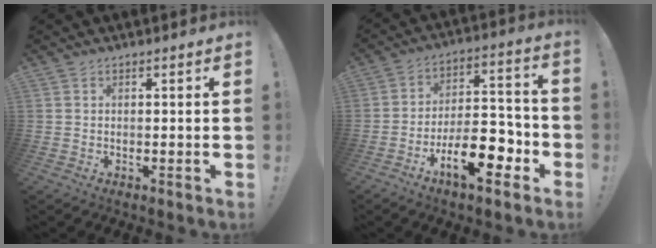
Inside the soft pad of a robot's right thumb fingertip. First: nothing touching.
{"total": 17.1, "force": [-8.5, 7.3, 12.9], "torque": [-0.178, 0.056, -0.131]}